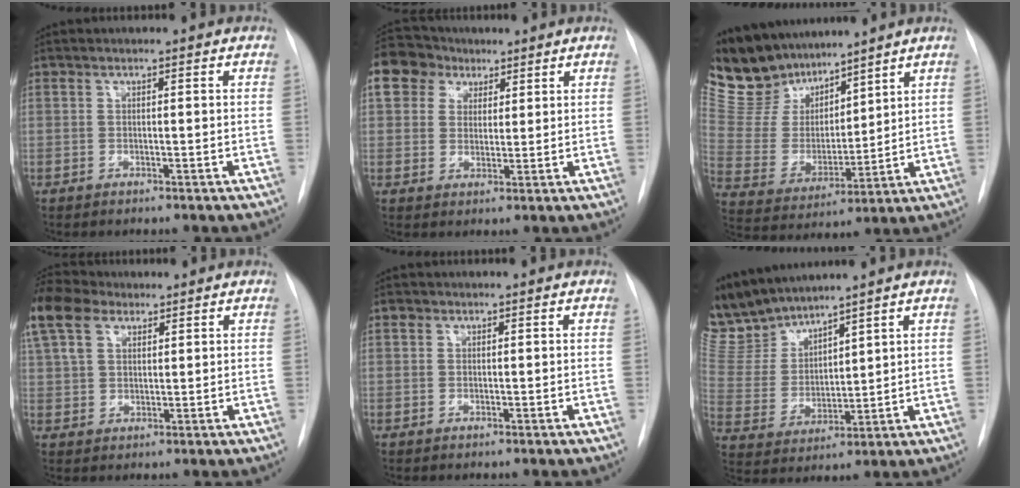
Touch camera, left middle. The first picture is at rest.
{"total": 11.9, "force": [6.2, 9.4, 3.8], "torque": [-0.104, 0.047, 0.115]}
{"total": 13.5, "force": [12.0, 5.5, 3.1], "torque": [-0.077, 0.018, 0.242]}
{"total": 10.1, "force": [6.7, 5.6, 5.2], "torque": [-0.127, 0.032, 0.131]}
{"total": 1.1, "force": [0.6, 0.9, 0.2], "torque": [0.003, 0.006, 0.006]}
{"total": 11.1, "force": [10.6, 2.0, 2.6], "torque": [-0.073, 0.004, 0.230]}